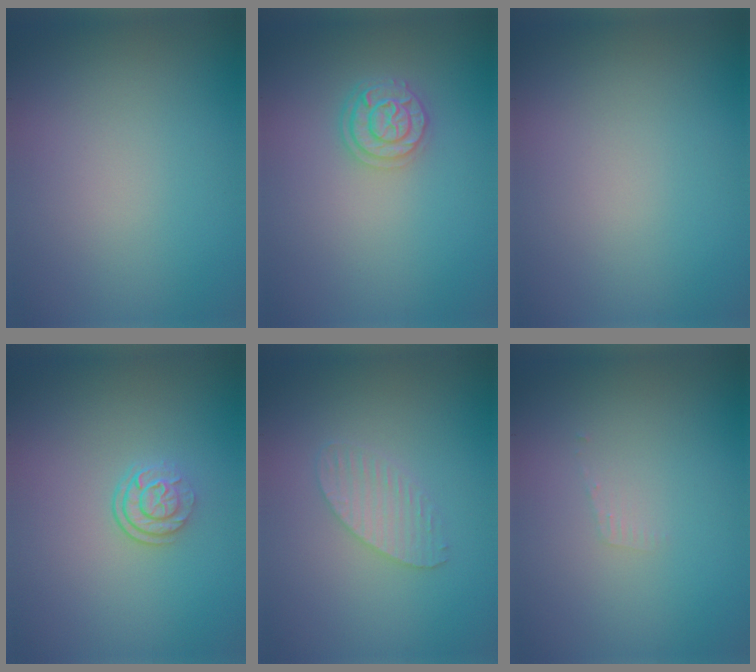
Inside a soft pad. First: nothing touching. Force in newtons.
{"total": 2.8, "press": 2.3, "slide": 1.5}
{"total": 0.0}
{"total": 2.6, "press": 1.8, "slide": 1.9}
{"total": 2.0, "press": 2.0, "slide": 0.1}
{"total": 0.7, "press": 0.7, "slide": 0.1}